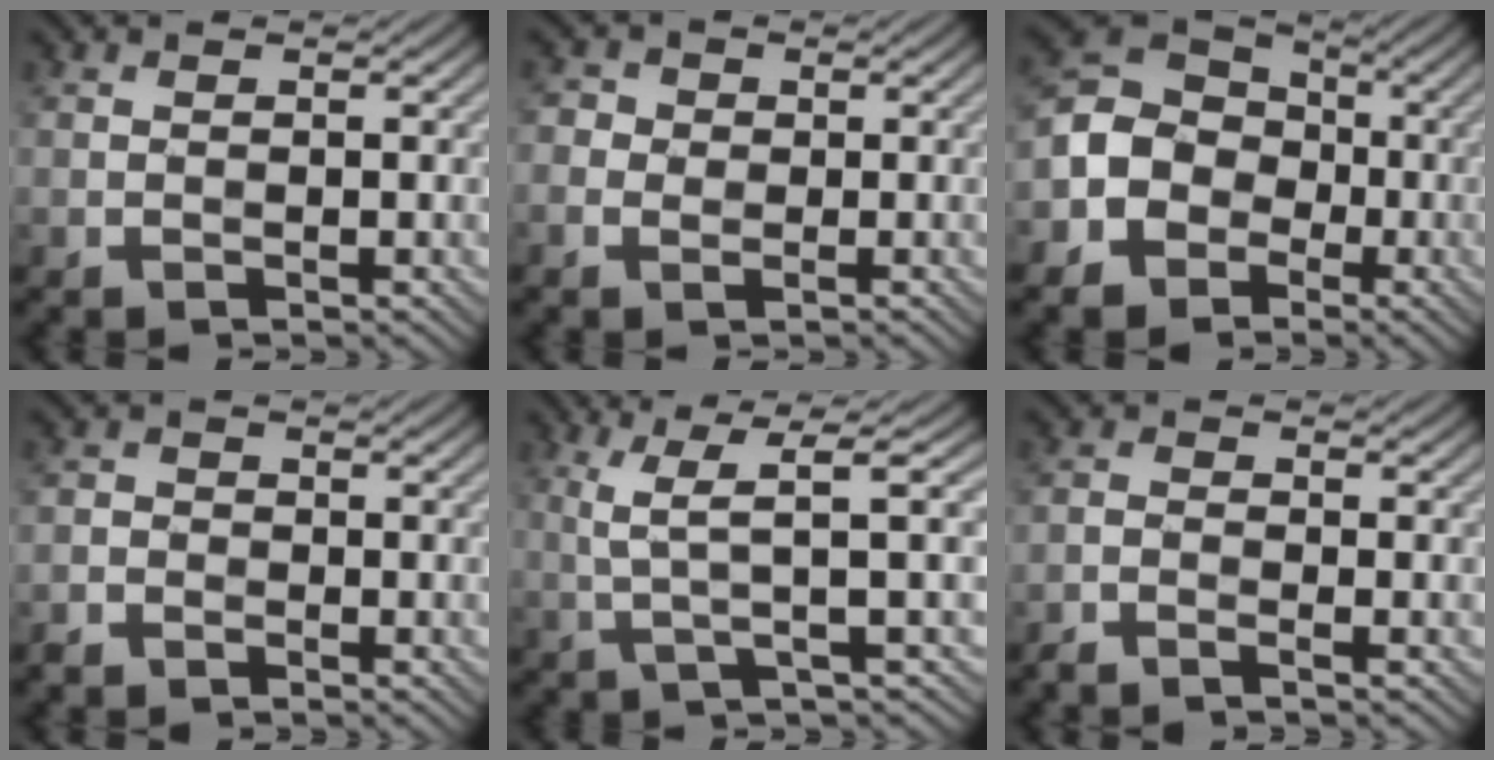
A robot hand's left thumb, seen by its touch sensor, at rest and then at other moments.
{"total": 2.8, "force": [0.0, 2.6, 1.1], "torque": [-0.036, 0.005, -0.005]}
{"total": 8.9, "force": [-2.6, 7.5, 4.0], "torque": [-0.101, -0.010, -0.065]}
{"total": 1.9, "force": [-1.5, 1.2, 0.2], "torque": [-0.012, 0.001, -0.037]}
{"total": 5.7, "force": [1.7, 0.4, 5.5], "torque": [-0.119, 0.018, 0.036]}
{"total": 1.7, "force": [-1.5, 0.2, 0.9], "torque": [-0.030, 0.001, -0.036]}